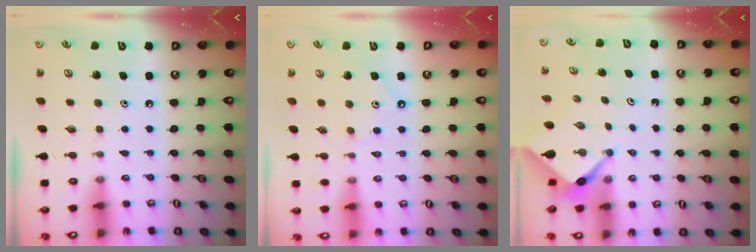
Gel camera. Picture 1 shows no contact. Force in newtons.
{"total": 2.1, "press": 2.1, "slide": 0.4}
{"total": 2.4, "press": 2.4, "slide": 0.2}